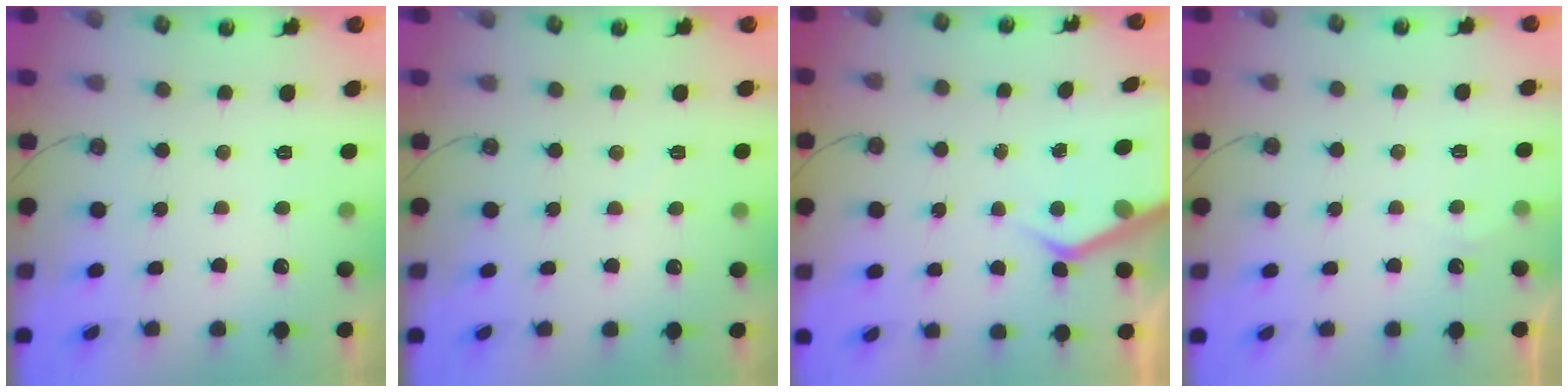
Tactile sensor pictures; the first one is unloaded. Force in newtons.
{"total": 3.9, "press": 3.9, "slide": 0.6}
{"total": 5.0, "press": 4.9, "slide": 0.3}
{"total": 3.1, "press": 3.1, "slide": 0.4}